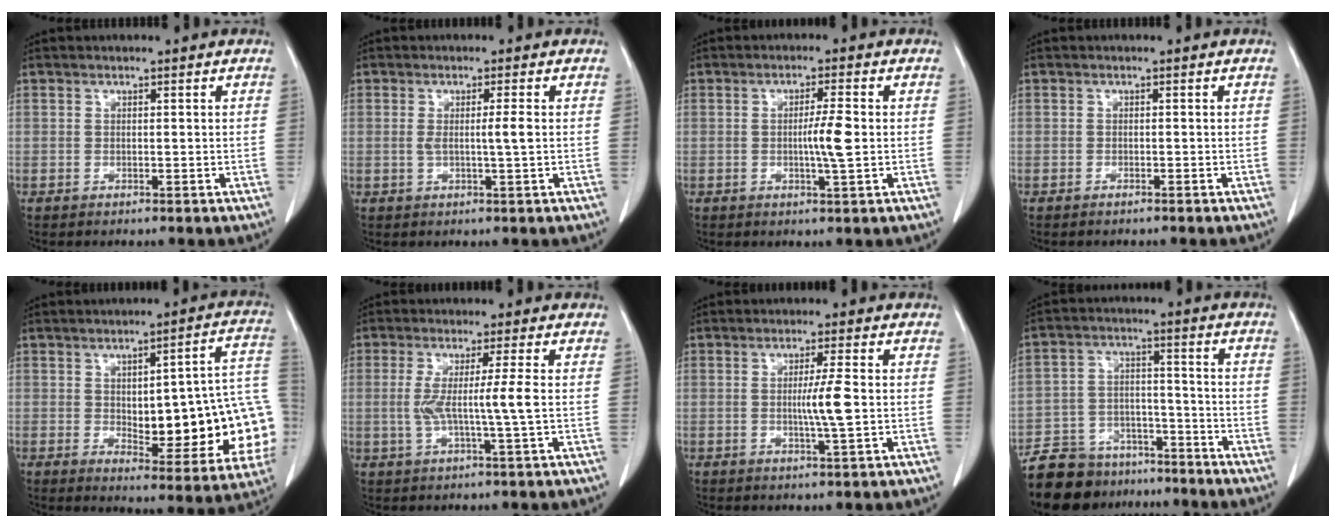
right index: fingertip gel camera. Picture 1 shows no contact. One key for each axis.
{"total": 2.6, "fx": 0.1, "fy": -0.4, "fz": 2.6, "tx": -0.048, "ty": -0.003, "tz": 0.000}
{"total": 4.3, "fx": -0.3, "fy": -0.1, "fz": 4.3, "tx": -0.074, "ty": -0.005, "tz": -0.006}
{"total": 0.5, "fx": -0.5, "fy": 0.0, "fz": 0.2, "tx": -0.009, "ty": -0.001, "tz": -0.008}
{"total": 21.1, "fx": -1.7, "fy": 5.5, "fz": 20.3, "tx": -0.182, "ty": 0.028, "tz": 0.001}
{"total": 5.8, "fx": -0.2, "fy": -1.1, "fz": 5.7, "tx": -0.109, "ty": -0.005, "tz": -0.002}
{"total": 4.4, "fx": -0.3, "fy": -0.6, "fz": 4.4, "tx": -0.077, "ty": -0.008, "tz": -0.005}
{"total": 13.7, "fx": -11.7, "fy": 6.3, "fz": 3.3, "tx": -0.061, "ty": 0.023, "tz": -0.187}